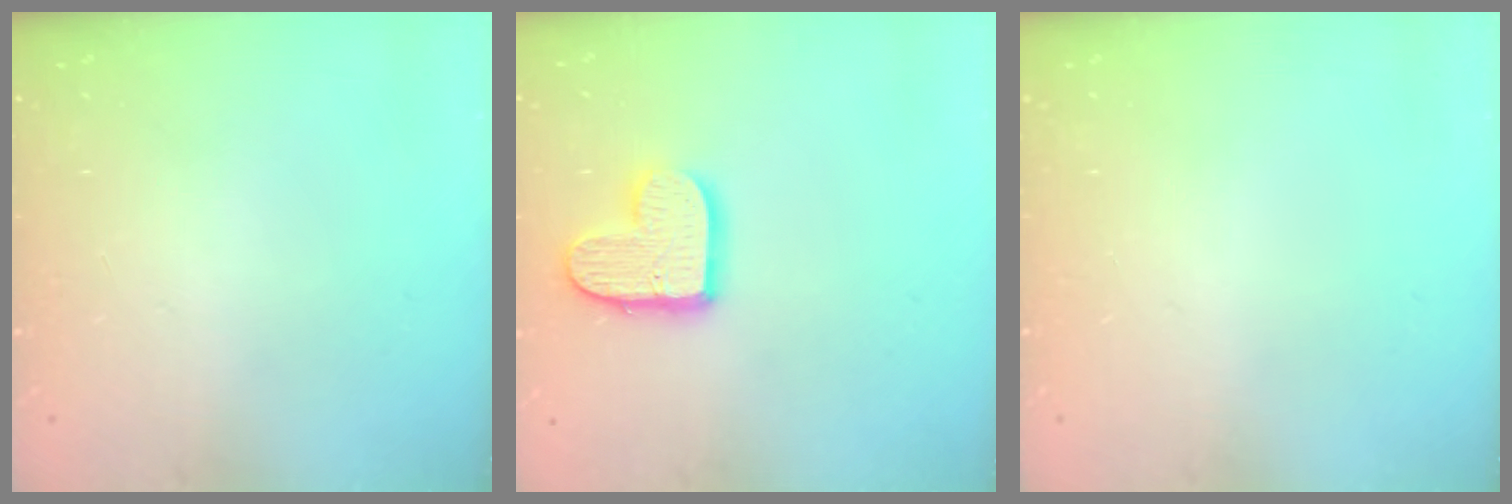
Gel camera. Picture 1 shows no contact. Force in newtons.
{"total": 12.2, "press": 12.2, "slide": 0.8}
{"total": 0.0}